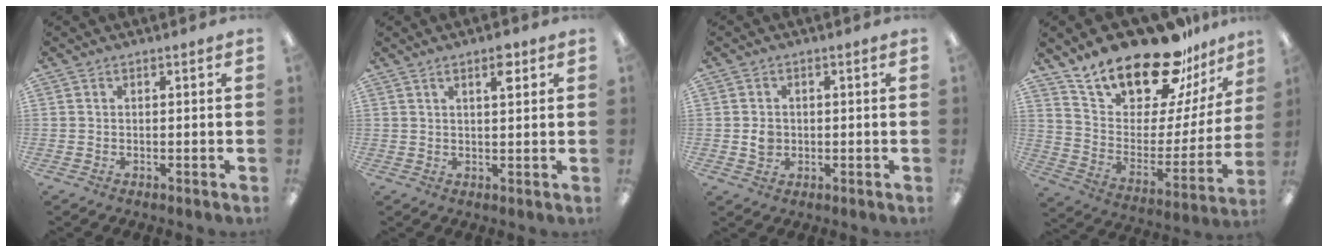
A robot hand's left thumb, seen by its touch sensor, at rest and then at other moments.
{"total": 4.3, "force": [2.6, 1.3, 3.1], "torque": [-0.044, -0.004, 0.039]}
{"total": 3.2, "force": [0.0, 2.8, 1.6], "torque": [-0.022, 0.003, -0.003]}
{"total": 22.8, "force": [19.0, 7.8, 10.0], "torque": [-0.175, -0.135, 0.331]}